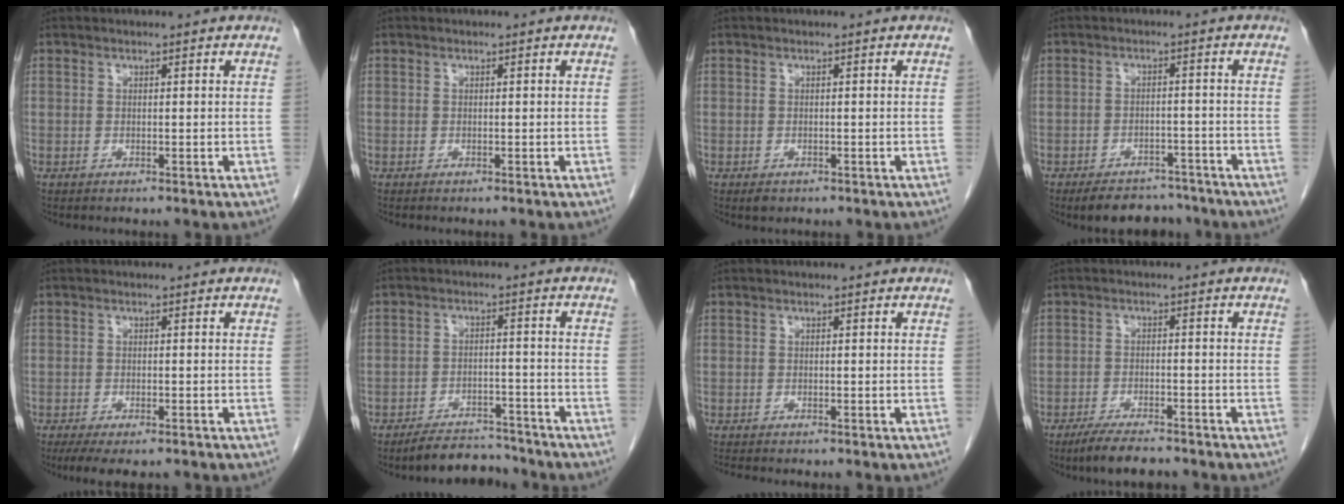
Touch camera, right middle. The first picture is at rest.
{"total": 0.0}
{"total": 1.0, "force": [-0.6, 0.7, 0.5], "torque": [-0.010, 0.000, -0.004]}
{"total": 8.0, "force": [-6.8, 3.6, 2.1], "torque": [-0.014, 0.004, -0.094]}
{"total": 6.1, "force": [-4.6, 1.9, 3.5], "torque": [-0.049, -0.012, -0.071]}
{"total": 5.9, "force": [-5.6, 1.7, 0.7], "torque": [-0.005, 0.000, -0.090]}
{"total": 1.1, "force": [-1.1, 0.0, 0.3], "torque": [-0.011, -0.004, -0.019]}
{"total": 5.8, "force": [-4.9, 1.2, 2.9], "torque": [-0.053, -0.011, -0.084]}